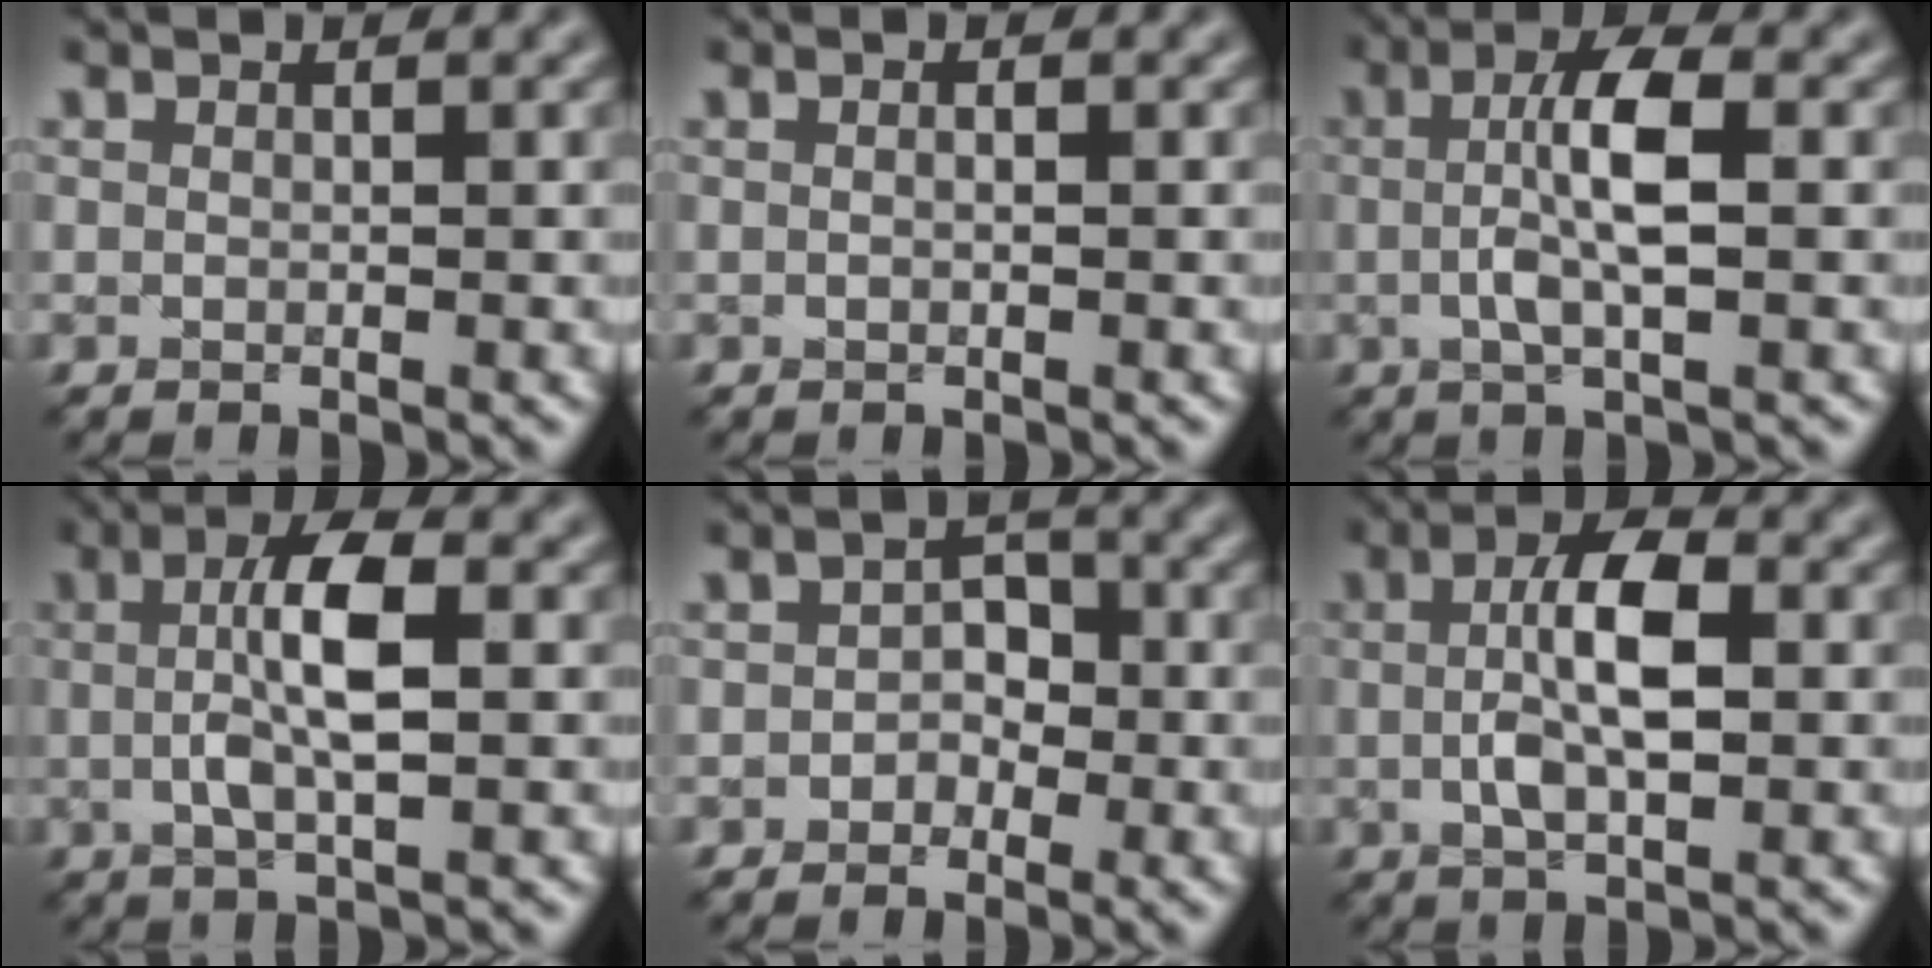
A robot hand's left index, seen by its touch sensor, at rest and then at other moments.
{"total": 0.5, "force": [0.0, 0.2, 0.5], "torque": [-0.012, -0.002, -0.002]}
{"total": 4.6, "force": [0.2, 1.1, 4.4], "torque": [-0.083, 0.007, 0.001]}
{"total": 5.1, "force": [0.3, 1.4, 4.9], "torque": [-0.090, 0.007, 0.004]}
{"total": 2.0, "force": [-0.6, 1.6, 1.0], "torque": [-0.005, 0.004, -0.015]}
{"total": 5.2, "force": [0.1, 2.0, 4.8], "torque": [-0.089, 0.005, 0.000]}